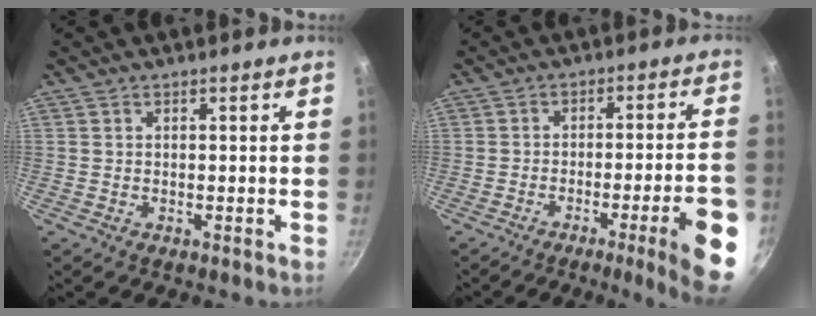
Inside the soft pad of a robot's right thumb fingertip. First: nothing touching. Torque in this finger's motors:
{"motor_torque": [2.02, 2.99, 1.38, -1.39, 0.07]}